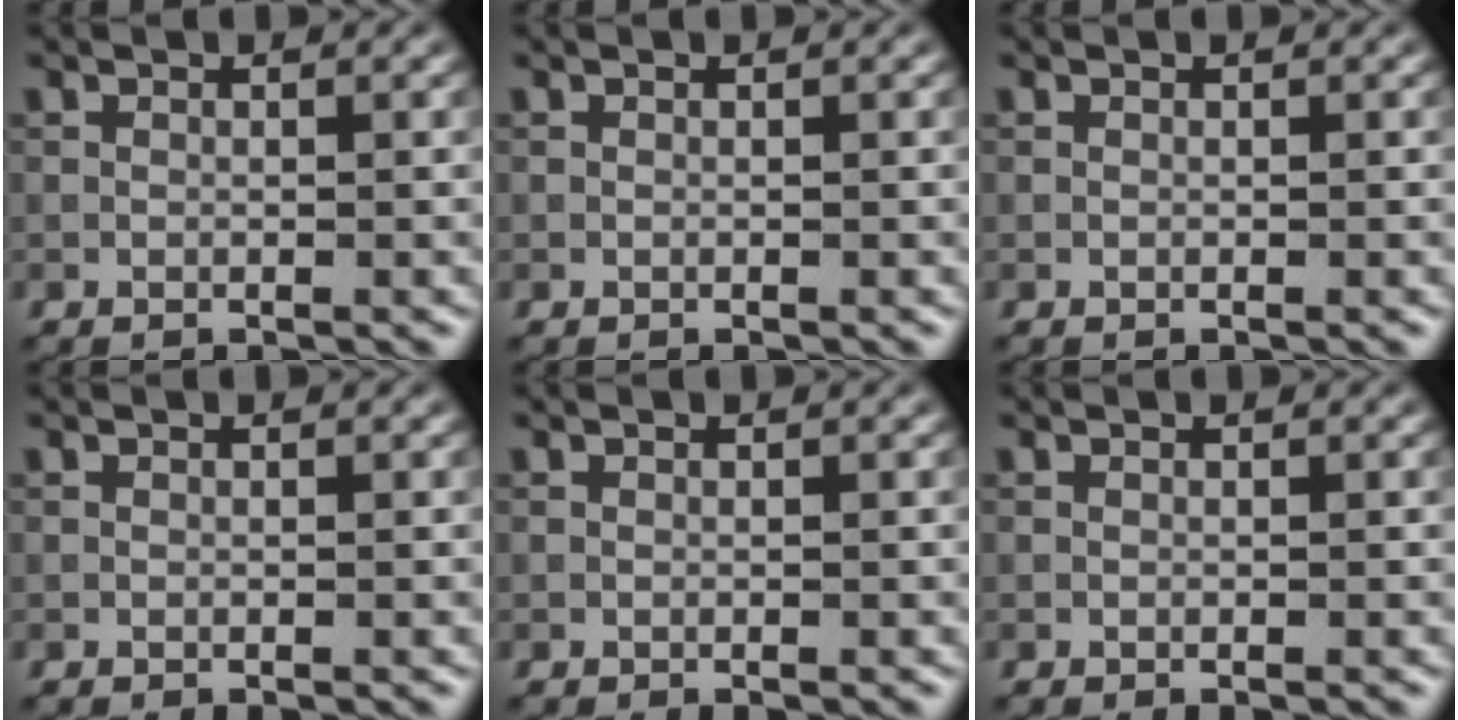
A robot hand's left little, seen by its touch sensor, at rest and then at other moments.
{"total": 0.0}
{"total": 0.0}
{"total": 0.0}
{"total": 0.0}
{"total": 0.0}